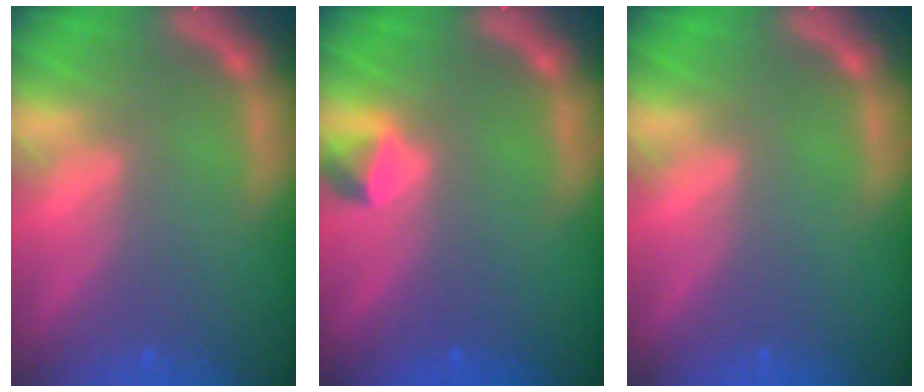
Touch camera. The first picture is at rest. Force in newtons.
{"total": 1.4}
{"total": 0.0}